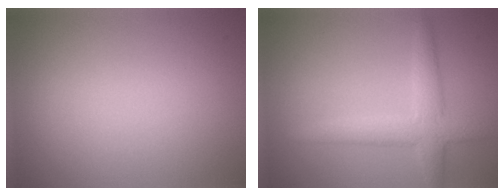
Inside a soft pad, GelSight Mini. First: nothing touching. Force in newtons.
{"total": 3.7, "press": 3.7, "slide": 0.2}